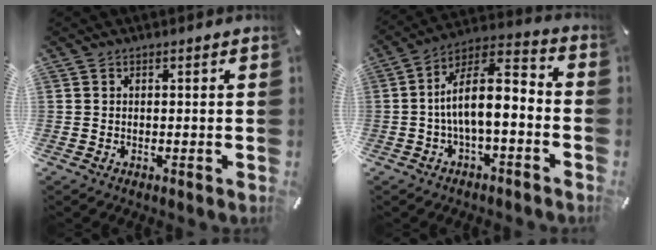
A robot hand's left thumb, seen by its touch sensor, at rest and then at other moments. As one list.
[{"total": 11.9, "force": [-1.7, 4.9, 10.7], "torque": [-0.201, -0.003, -0.034]}]